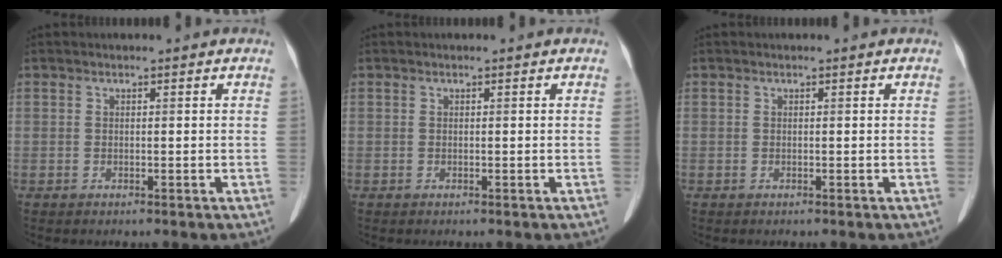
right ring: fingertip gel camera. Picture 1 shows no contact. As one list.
[{"total": 0.0}, {"total": 0.0}]